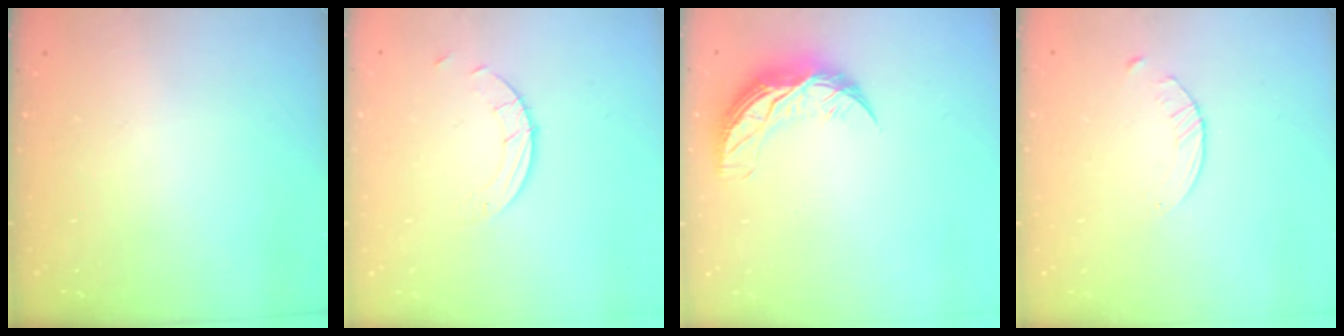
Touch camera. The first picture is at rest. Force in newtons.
{"total": 2.5, "press": 2.5, "slide": 0.2}
{"total": 9.7, "press": 9.7, "slide": 0.5}
{"total": 2.0, "press": 2.0, "slide": 0.3}